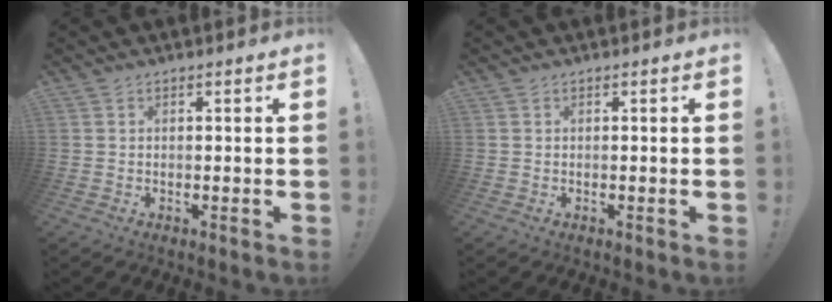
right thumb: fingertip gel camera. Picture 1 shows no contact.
{"total": 0.0}